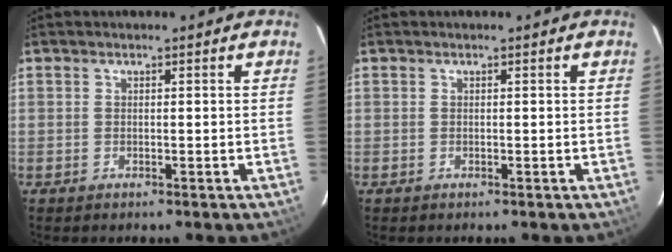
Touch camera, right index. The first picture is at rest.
{"total": 0.0}